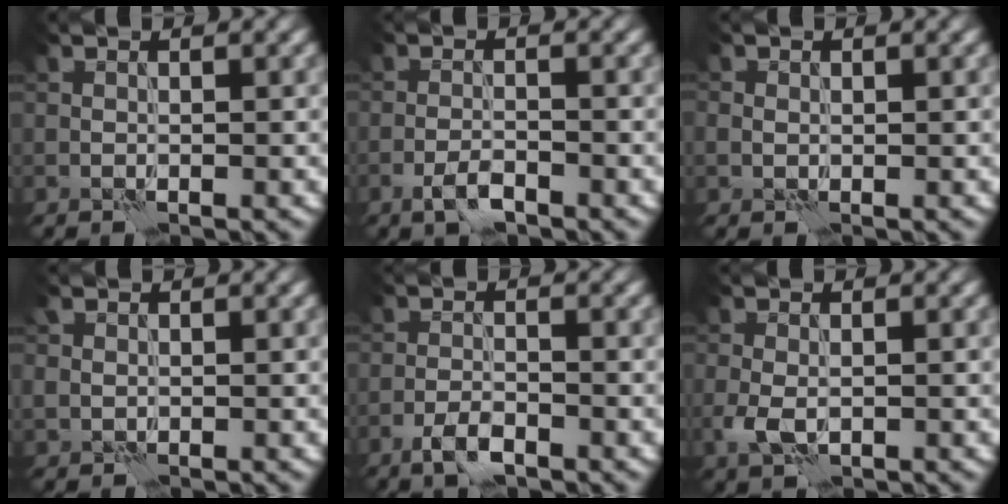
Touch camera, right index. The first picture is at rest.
{"total": 2.0, "force": [-1.4, 0.7, 1.3], "torque": [-0.028, 0.001, -0.030]}
{"total": 0.9, "force": [0.2, 0.8, 0.2], "torque": [-0.003, -0.003, 0.003]}
{"total": 1.4, "force": [0.4, 1.3, 0.3], "torque": [-0.007, -0.001, 0.009]}
{"total": 2.4, "force": [-1.6, 1.0, 1.5], "torque": [-0.031, 0.001, -0.037]}
{"total": 2.3, "force": [-0.4, 1.6, 1.6], "torque": [-0.040, -0.007, -0.009]}